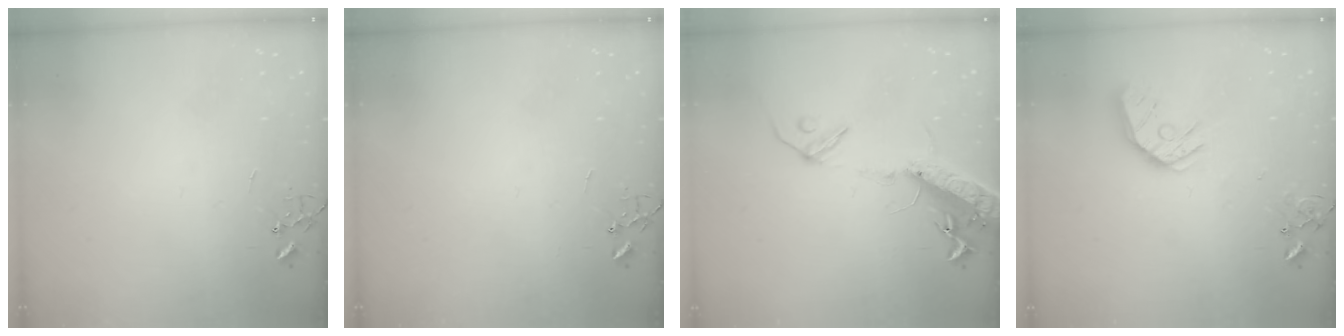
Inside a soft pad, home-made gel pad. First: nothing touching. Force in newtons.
{"total": 0.0}
{"total": 16.3, "press": 15.8, "slide": 4.0}
{"total": 14.4, "press": 14.3, "slide": 1.9}